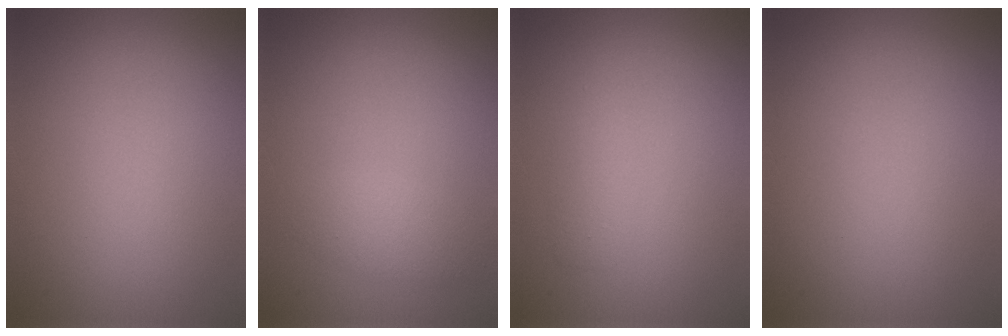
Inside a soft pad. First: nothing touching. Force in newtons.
{"total": 1.8, "press": 1.8, "slide": 0.1}
{"total": 1.5, "press": 1.4, "slide": 0.1}
{"total": 0.0}